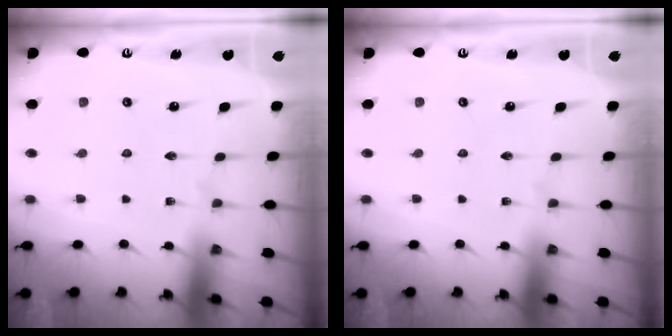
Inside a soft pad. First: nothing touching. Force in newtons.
{"total": 0.0}